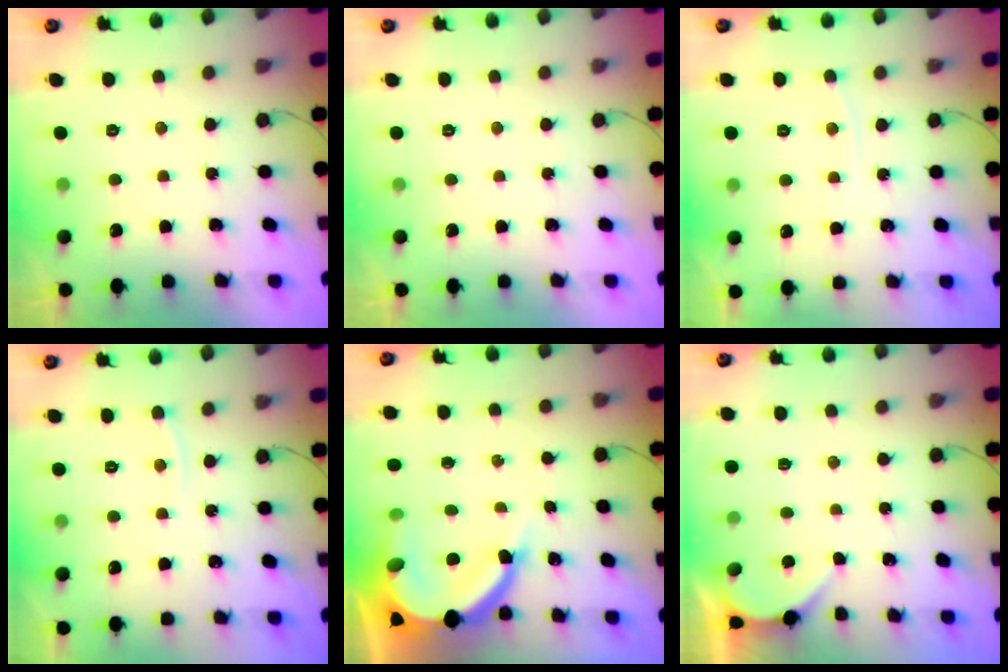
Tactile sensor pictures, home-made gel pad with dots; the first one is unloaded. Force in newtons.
{"total": 0.0}
{"total": 2.7, "press": 2.7, "slide": 0.3}
{"total": 3.6, "press": 3.6, "slide": 0.4}
{"total": 14.3, "press": 14.2, "slide": 1.5}
{"total": 1.9, "press": 1.9, "slide": 0.2}